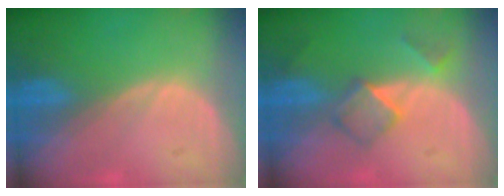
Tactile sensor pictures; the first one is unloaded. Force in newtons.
{"total": 5.1, "press": 4.4, "slide": 2.6}